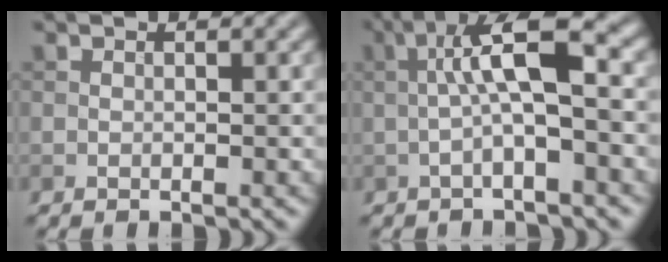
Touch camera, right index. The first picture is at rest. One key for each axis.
{"total": 6.7, "fx": 0.1, "fy": 1.5, "fz": 6.6, "tx": -0.117, "ty": 0.027, "tz": -0.010}